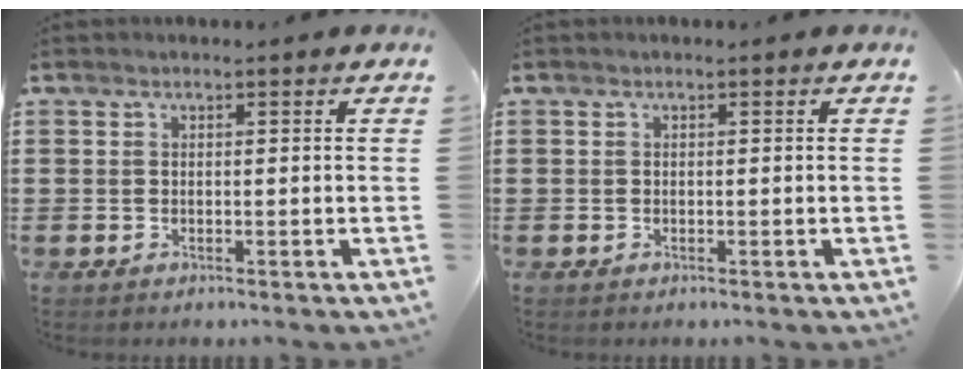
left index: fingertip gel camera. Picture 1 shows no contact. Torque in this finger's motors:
{"motor_torque": [-0.05, -0.05, 0.01, 0.00]}